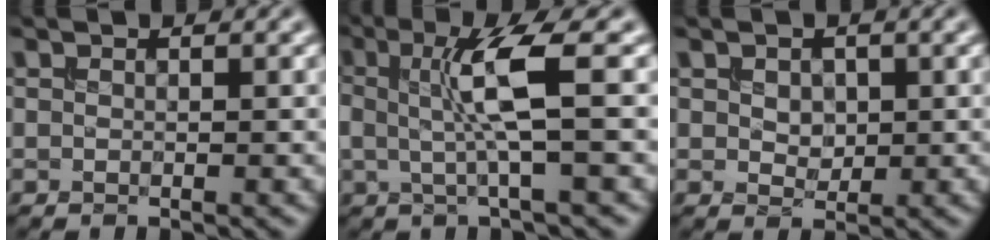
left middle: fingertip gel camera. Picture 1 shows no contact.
{"total": 4.8, "force": [0.4, 0.5, 4.8], "torque": [-0.098, 0.002, 0.011]}
{"total": 1.8, "force": [0.3, 1.4, 1.2], "torque": [-0.021, -0.003, 0.008]}